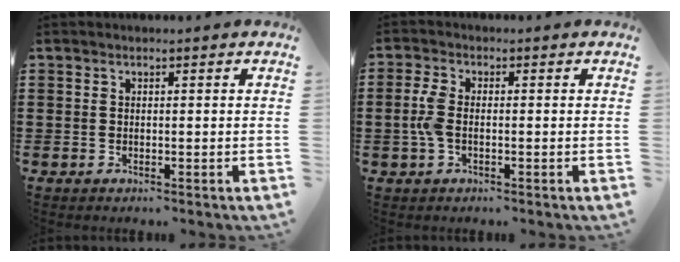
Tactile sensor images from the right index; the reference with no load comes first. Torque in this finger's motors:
{"motor_torque": [0.71, -0.36, 0.36, 0.12]}